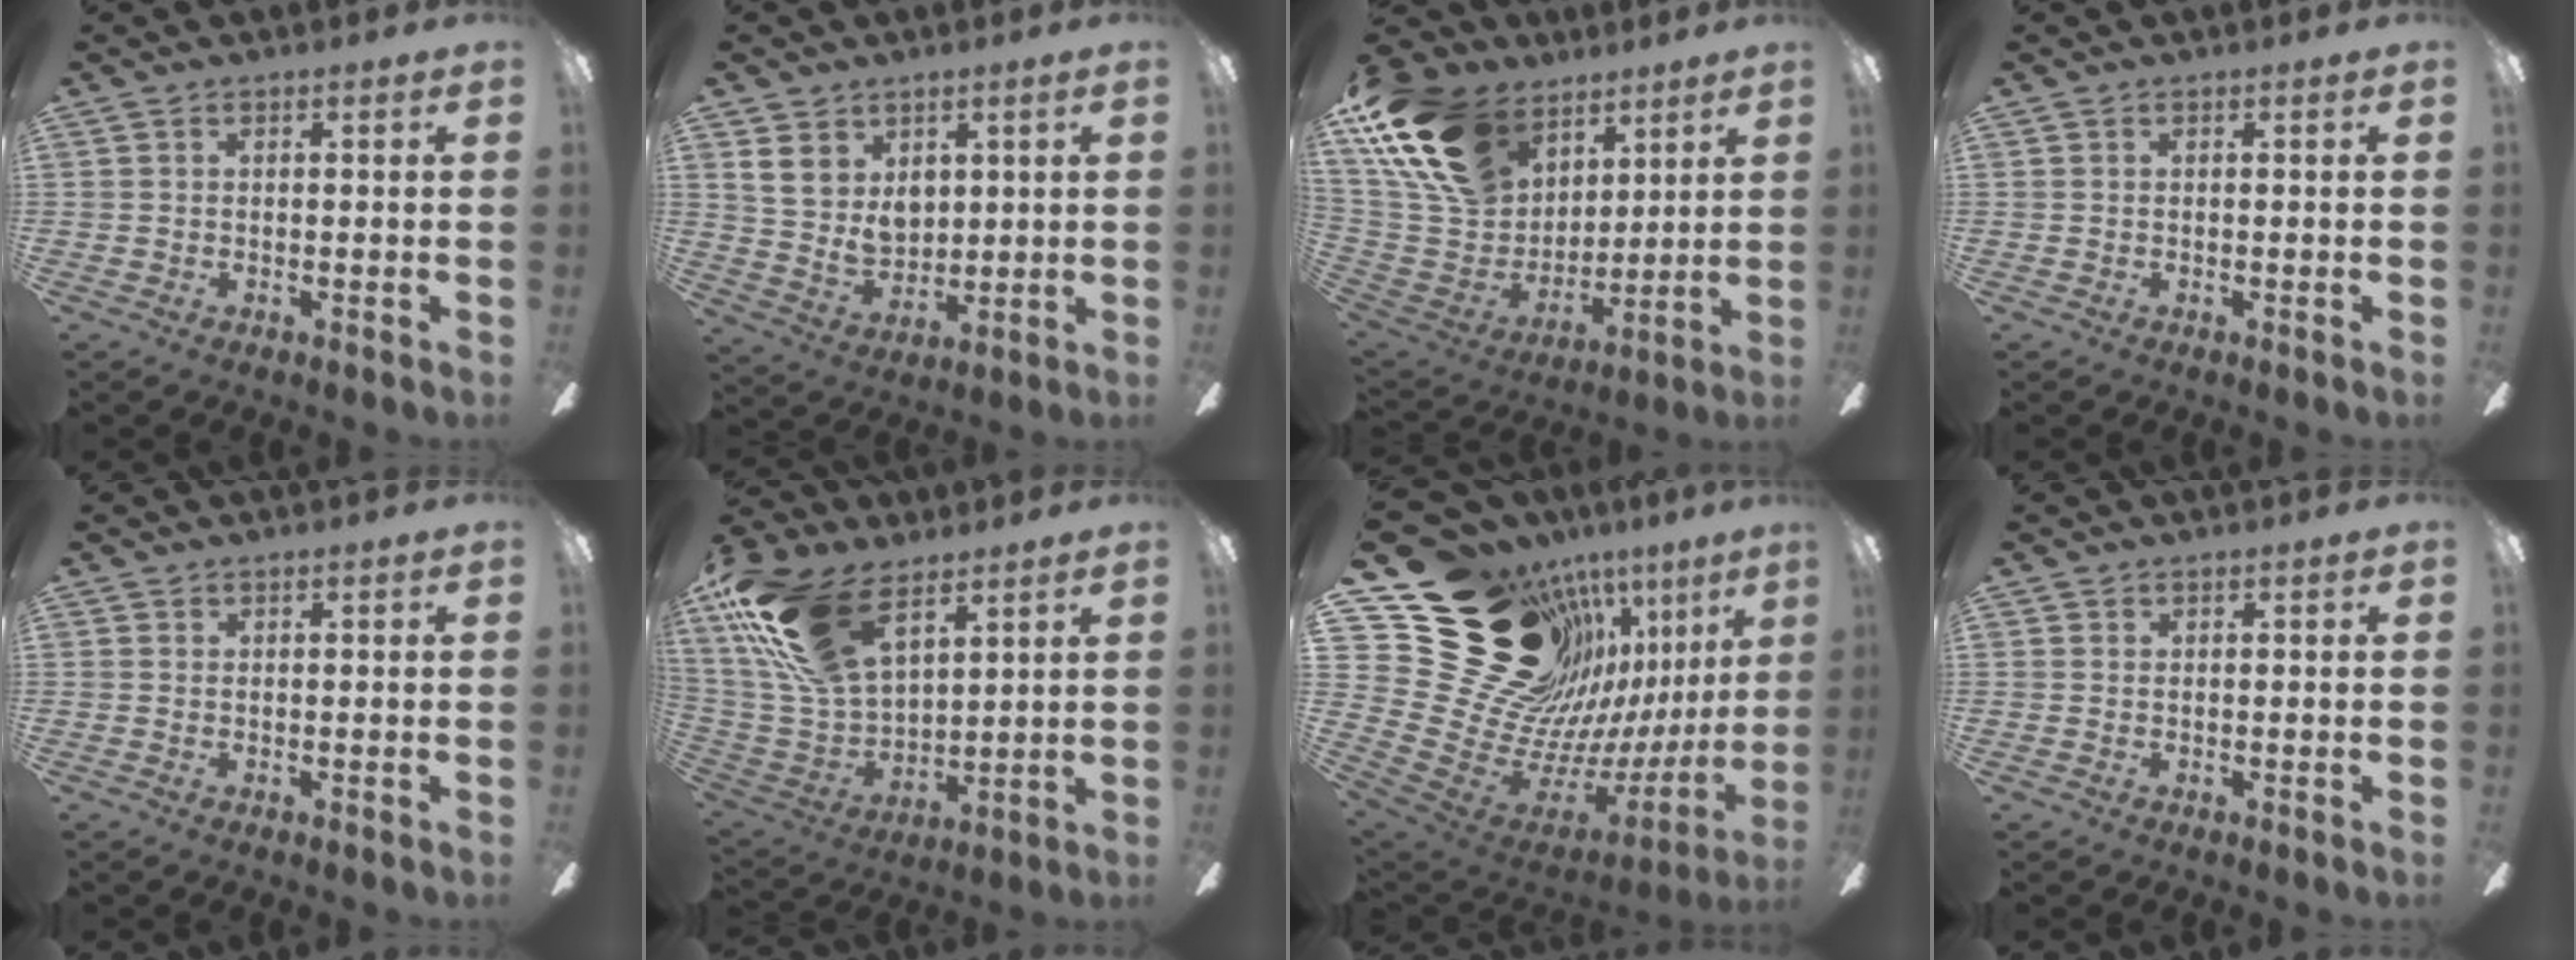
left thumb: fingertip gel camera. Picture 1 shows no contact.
{"total": 9.8, "force": [5.1, 7.0, 4.5], "torque": [-0.093, -0.023, 0.100]}
{"total": 22.6, "force": [12.5, 14.7, 11.7], "torque": [-0.269, -0.044, 0.236]}
{"total": 0.0}
{"total": 0.0}
{"total": 22.7, "force": [13.0, 11.4, 14.7], "torque": [-0.334, -0.041, 0.236]}
{"total": 25.2, "force": [15.6, 15.4, 12.5], "torque": [-0.201, -0.158, 0.345]}
{"total": 0.0}